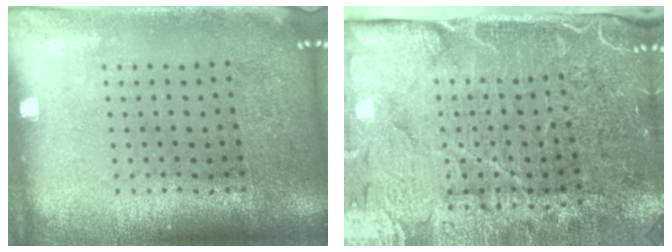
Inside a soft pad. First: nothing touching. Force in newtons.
{"total": 4.9, "press": 4.1, "slide": 2.7}